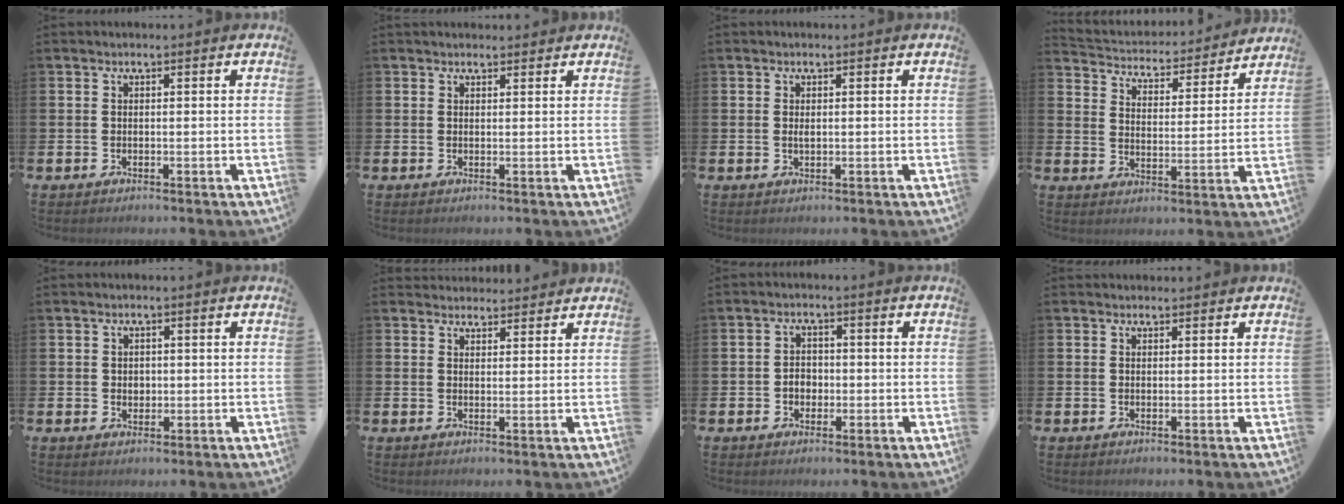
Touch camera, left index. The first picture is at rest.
{"total": 1.1, "force": [1.0, 0.5, 0.2], "torque": [0.009, 0.000, 0.016]}
{"total": 0.6, "force": [0.2, 0.2, 0.6], "torque": [-0.003, -0.003, 0.001]}
{"total": 4.2, "force": [4.1, 1.1, 0.2], "torque": [-0.037, -0.038, 0.065]}
{"total": 1.2, "force": [0.5, 1.0, 0.5], "torque": [0.014, -0.002, 0.003]}
{"total": 2.7, "force": [2.6, 0.7, -0.3], "torque": [0.006, -0.013, 0.046]}
{"total": 2.4, "force": [-0.5, 2.0, 1.3], "torque": [-0.010, -0.001, -0.017]}
{"total": 0.8, "force": [0.7, 0.3, 0.0], "torque": [0.006, 0.000, 0.012]}